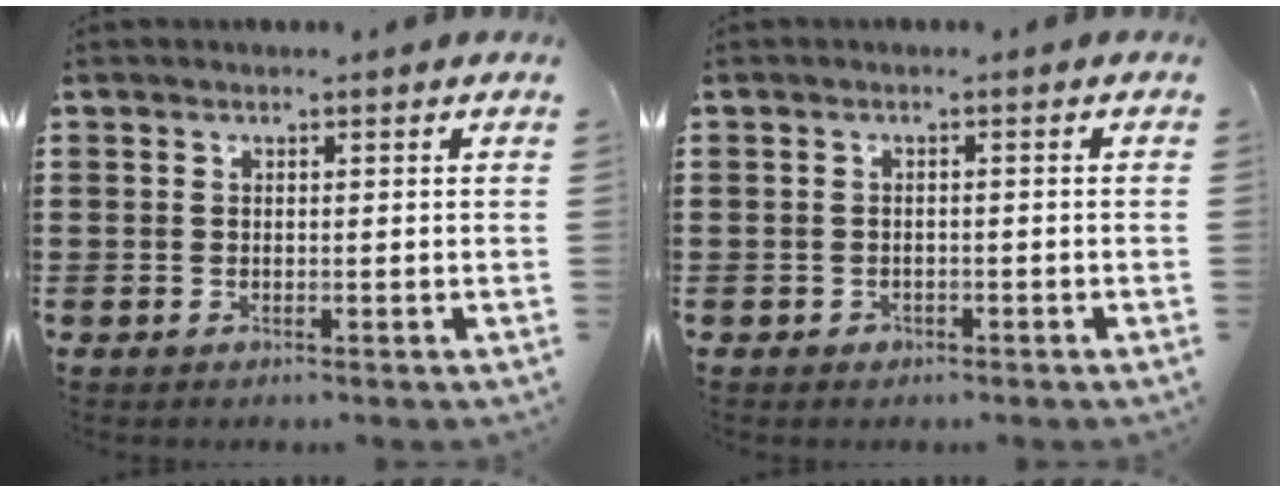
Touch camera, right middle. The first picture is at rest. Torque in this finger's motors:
{"motor_torque": [0.15, -0.05, 0.00, 0.00]}